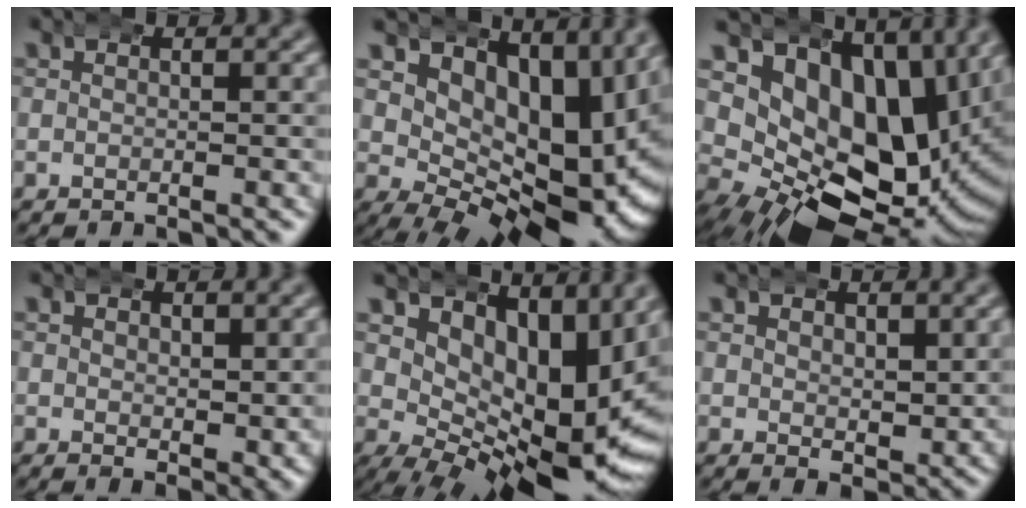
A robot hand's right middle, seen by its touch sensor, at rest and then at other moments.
{"total": 13.2, "force": [2.7, 7.3, 10.7], "torque": [-0.150, -0.020, 0.058]}
{"total": 19.5, "force": [3.7, 13.5, 13.6], "torque": [-0.228, -0.027, 0.066]}
{"total": 2.2, "force": [1.9, 0.4, 0.9], "torque": [-0.001, -0.006, 0.036]}
{"total": 12.8, "force": [2.6, 5.9, 11.0], "torque": [-0.149, -0.024, 0.061]}
{"total": 2.6, "force": [2.4, 0.6, 0.5], "torque": [-0.003, -0.002, 0.045]}